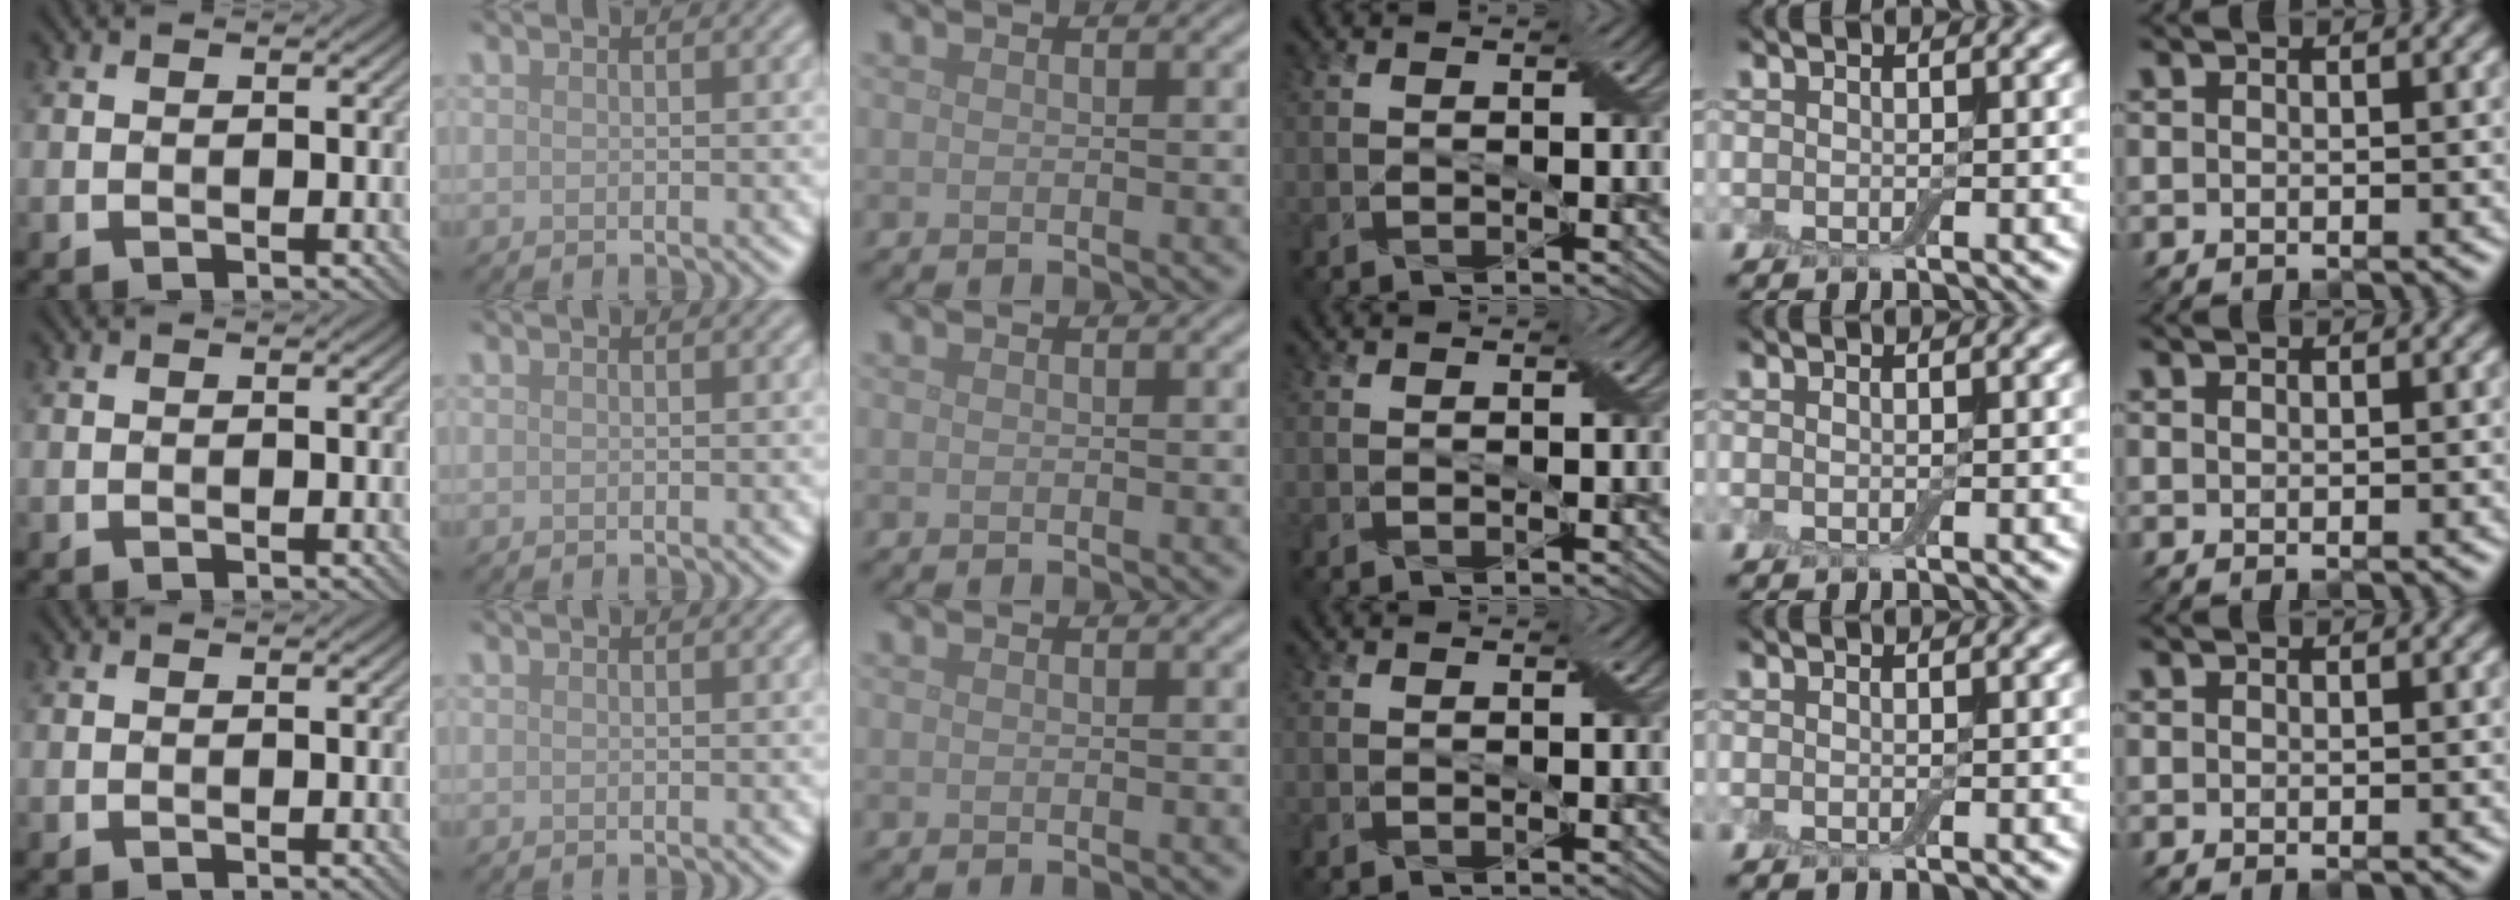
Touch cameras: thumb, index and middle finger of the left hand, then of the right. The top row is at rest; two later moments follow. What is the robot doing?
{"motion": "wipe", "object": "dish"}